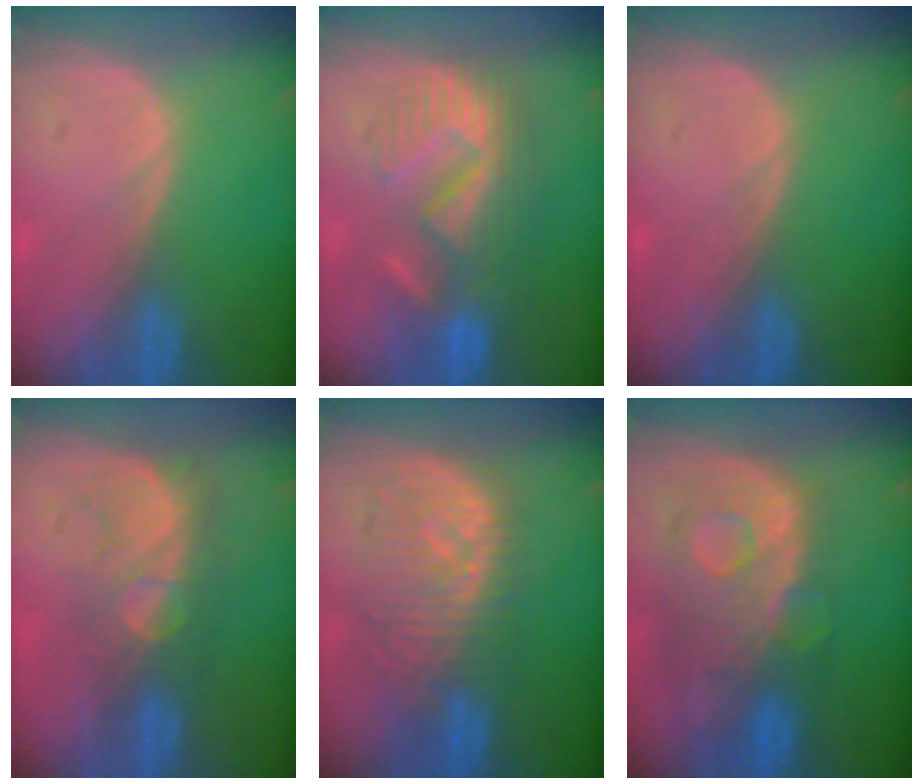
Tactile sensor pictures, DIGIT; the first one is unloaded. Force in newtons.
{"total": 8.7, "press": 8.6, "slide": 1.4}
{"total": 0.0}
{"total": 7.8, "press": 7.2, "slide": 3.1}
{"total": 9.4, "press": 8.9, "slide": 3.2}
{"total": 11.3, "press": 9.7, "slide": 5.7}